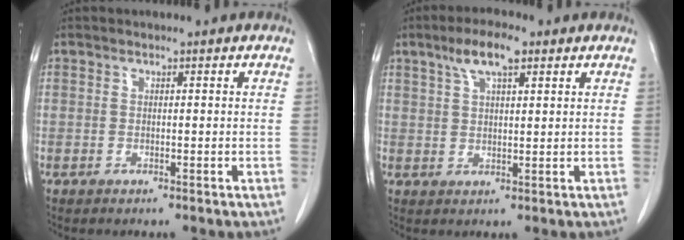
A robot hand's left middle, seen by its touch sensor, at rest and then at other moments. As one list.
[{"total": 5.9, "force": [3.5, 1.4, 4.5], "torque": [-0.090, 0.012, 0.063]}]